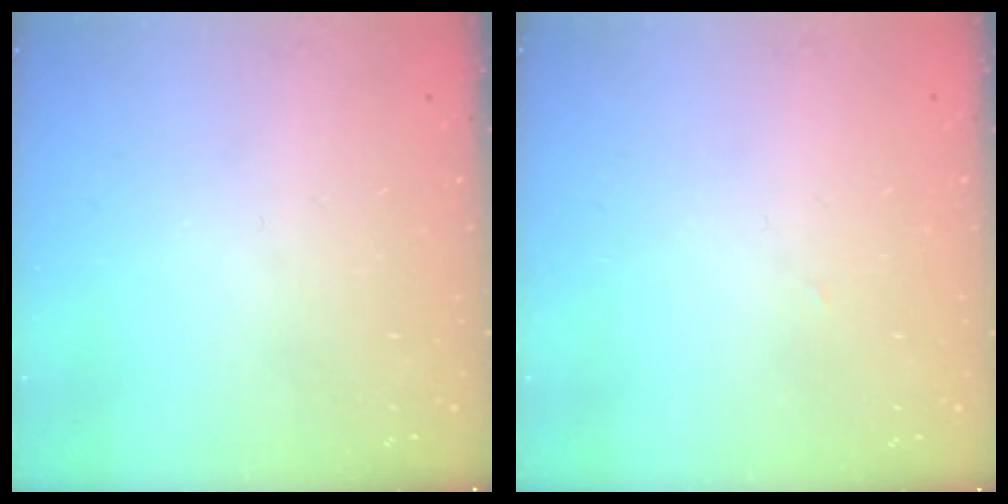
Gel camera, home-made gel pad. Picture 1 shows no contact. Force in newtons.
{"total": 1.1, "press": 1.1, "slide": 0.1}